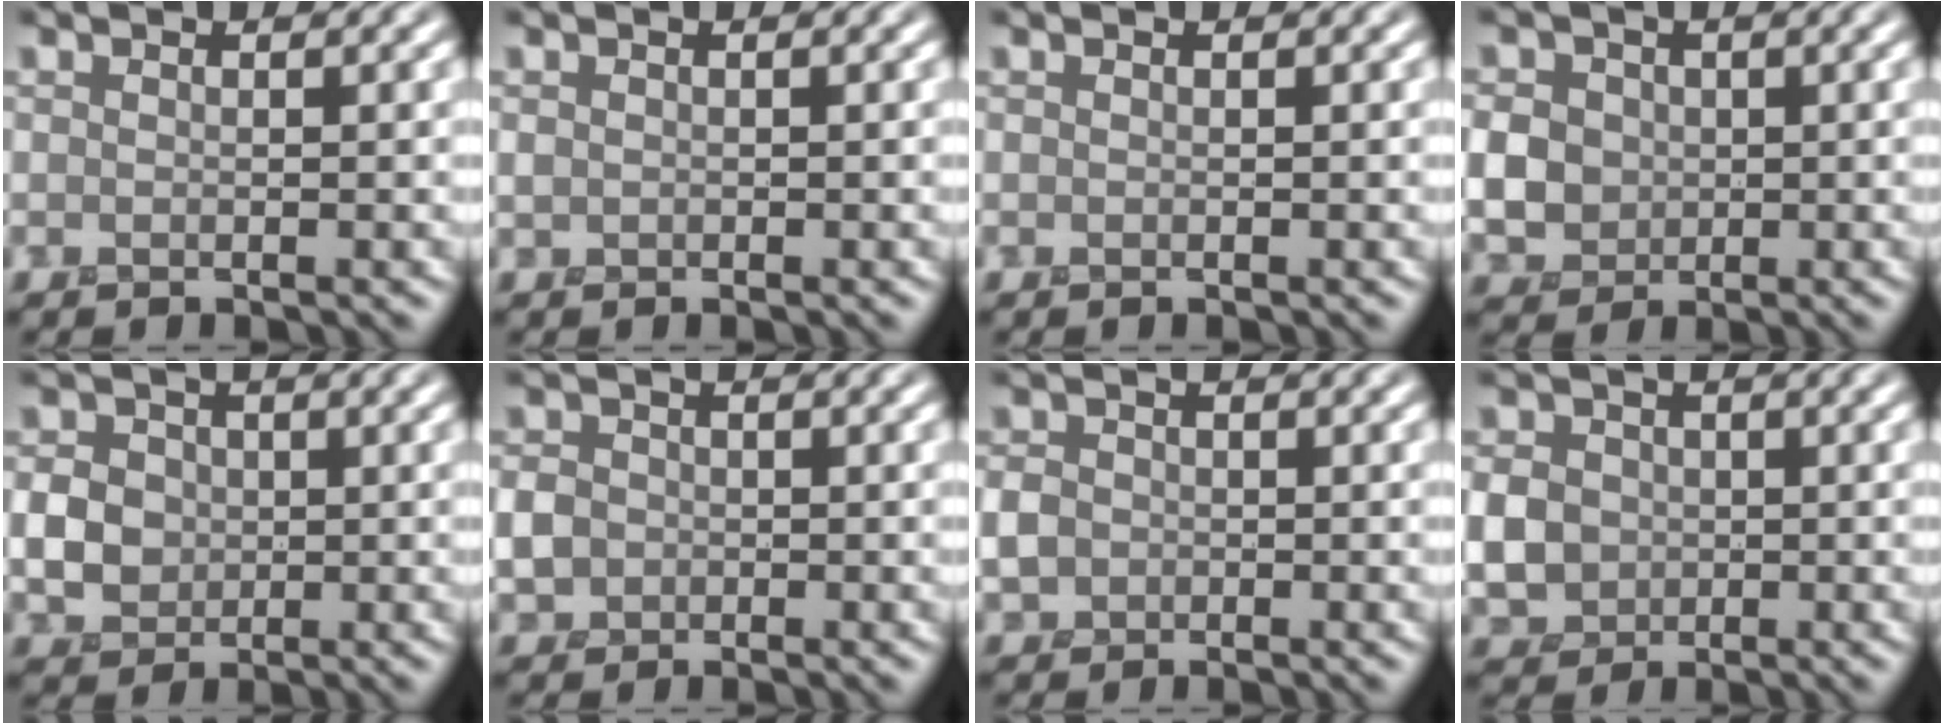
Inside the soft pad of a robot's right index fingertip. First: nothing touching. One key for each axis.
{"total": 0.6, "fx": 0.0, "fy": 0.5, "fz": 0.2, "tx": -0.004, "ty": 0.002, "tz": -0.003}
{"total": 0.0}
{"total": 4.4, "fx": -0.1, "fy": 3.9, "fz": 2.0, "tx": -0.054, "ty": 0.002, "tz": -0.006}
{"total": 3.2, "fx": -0.1, "fy": 2.8, "fz": 1.5, "tx": -0.029, "ty": 0.001, "tz": -0.004}
{"total": 2.5, "fx": -0.4, "fy": 2.3, "fz": 1.0, "tx": -0.024, "ty": 0.003, "tz": -0.013}
{"total": 2.1, "fx": -0.4, "fy": 1.9, "fz": 0.8, "tx": -0.019, "ty": 0.002, "tz": -0.014}
{"total": 4.2, "fx": -0.4, "fy": 3.7, "fz": 2.1, "tx": -0.054, "ty": 0.001, "tz": -0.011}